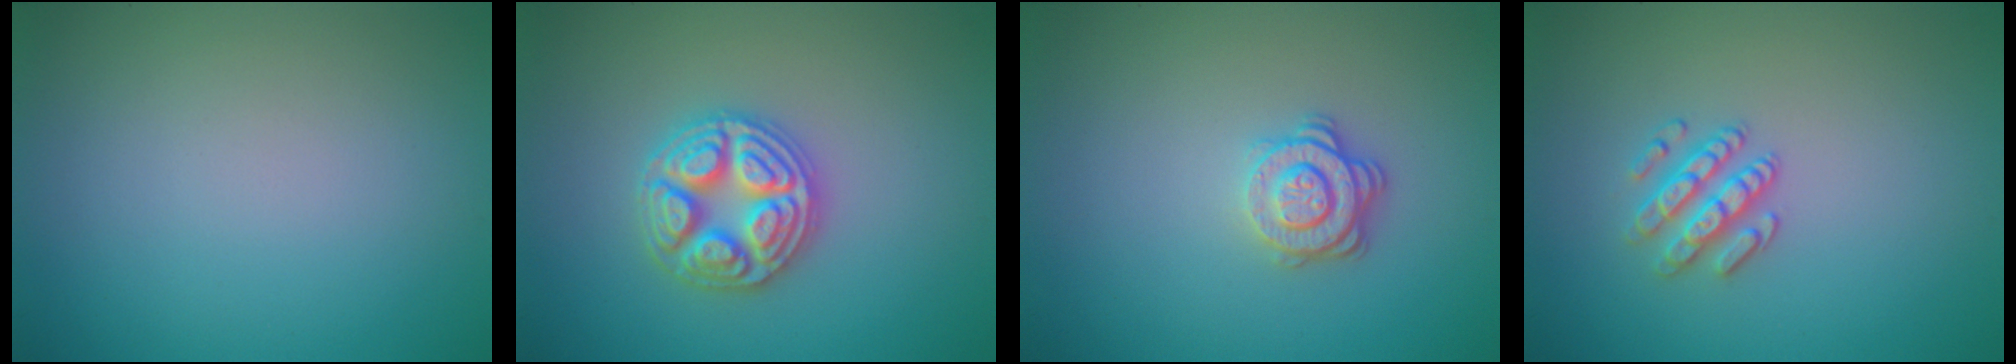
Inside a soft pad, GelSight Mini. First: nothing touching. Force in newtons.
{"total": 4.8, "press": 4.7, "slide": 0.6}
{"total": 3.0, "press": 2.6, "slide": 1.5}
{"total": 2.5, "press": 2.3, "slide": 0.9}